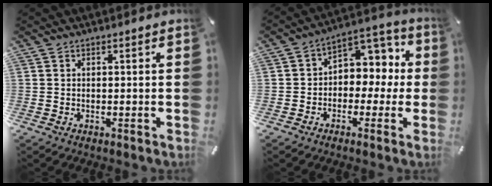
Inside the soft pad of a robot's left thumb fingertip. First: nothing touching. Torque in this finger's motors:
{"motor_torque": [1.43, 1.61, 0.84, -0.09, 0.08]}